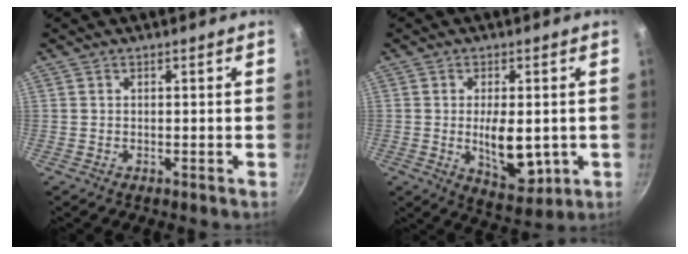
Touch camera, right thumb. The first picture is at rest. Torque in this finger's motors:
{"motor_torque": [1.31, 1.37, 1.28, -0.69, 0.37]}